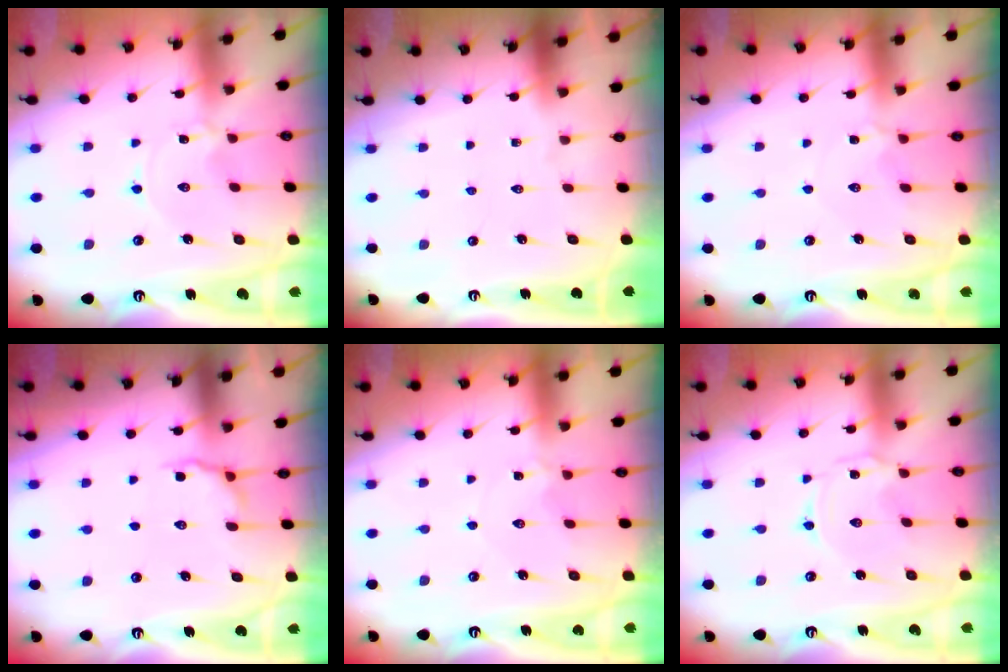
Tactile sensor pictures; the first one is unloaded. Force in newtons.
{"total": 0.0}
{"total": 4.0, "press": 4.0, "slide": 0.8}
{"total": 5.6, "press": 5.4, "slide": 1.8}
{"total": 1.5, "press": 1.5, "slide": 0.3}
{"total": 0.0}